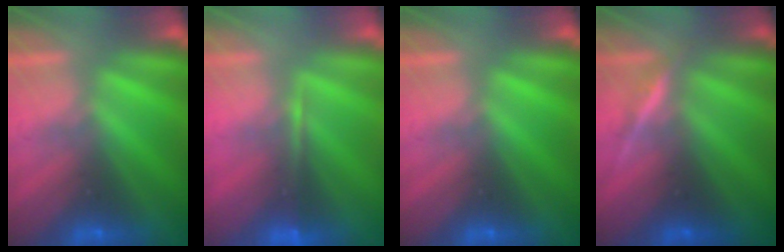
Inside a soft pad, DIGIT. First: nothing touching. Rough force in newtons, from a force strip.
{"total": 1.6}
{"total": 0.0}
{"total": 3.3}